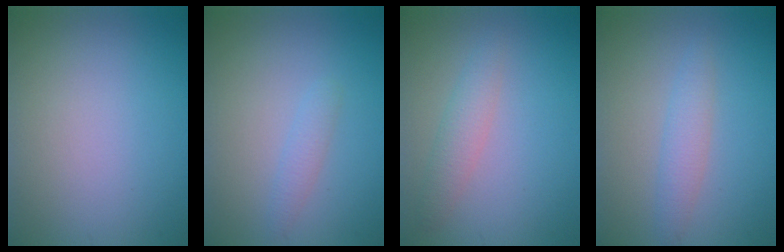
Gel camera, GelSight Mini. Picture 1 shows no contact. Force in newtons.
{"total": 1.3, "press": 1.3, "slide": 0.0}
{"total": 1.3, "press": 1.3, "slide": 0.3}
{"total": 2.1, "press": 2.1, "slide": 0.1}